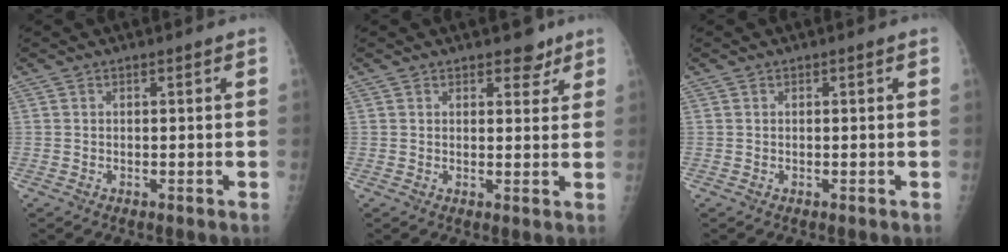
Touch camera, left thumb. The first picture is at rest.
{"total": 3.6, "force": [2.6, 2.0, 1.6], "torque": [0.004, -0.013, 0.033]}
{"total": 0.0}